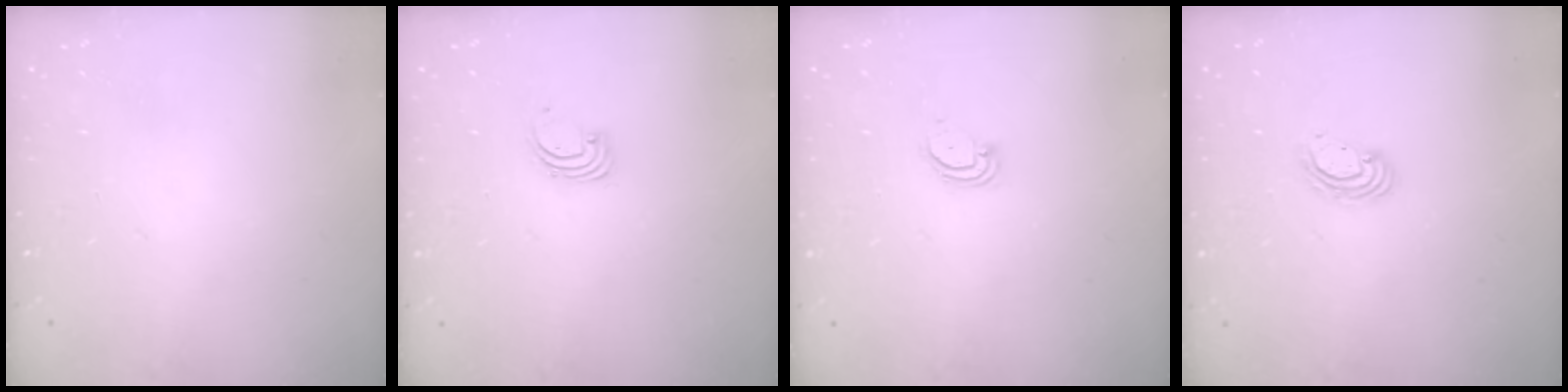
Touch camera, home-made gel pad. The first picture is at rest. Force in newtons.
{"total": 1.4, "press": 1.4, "slide": 0.1}
{"total": 3.3, "press": 3.3, "slide": 0.3}
{"total": 4.6, "press": 4.6, "slide": 0.2}